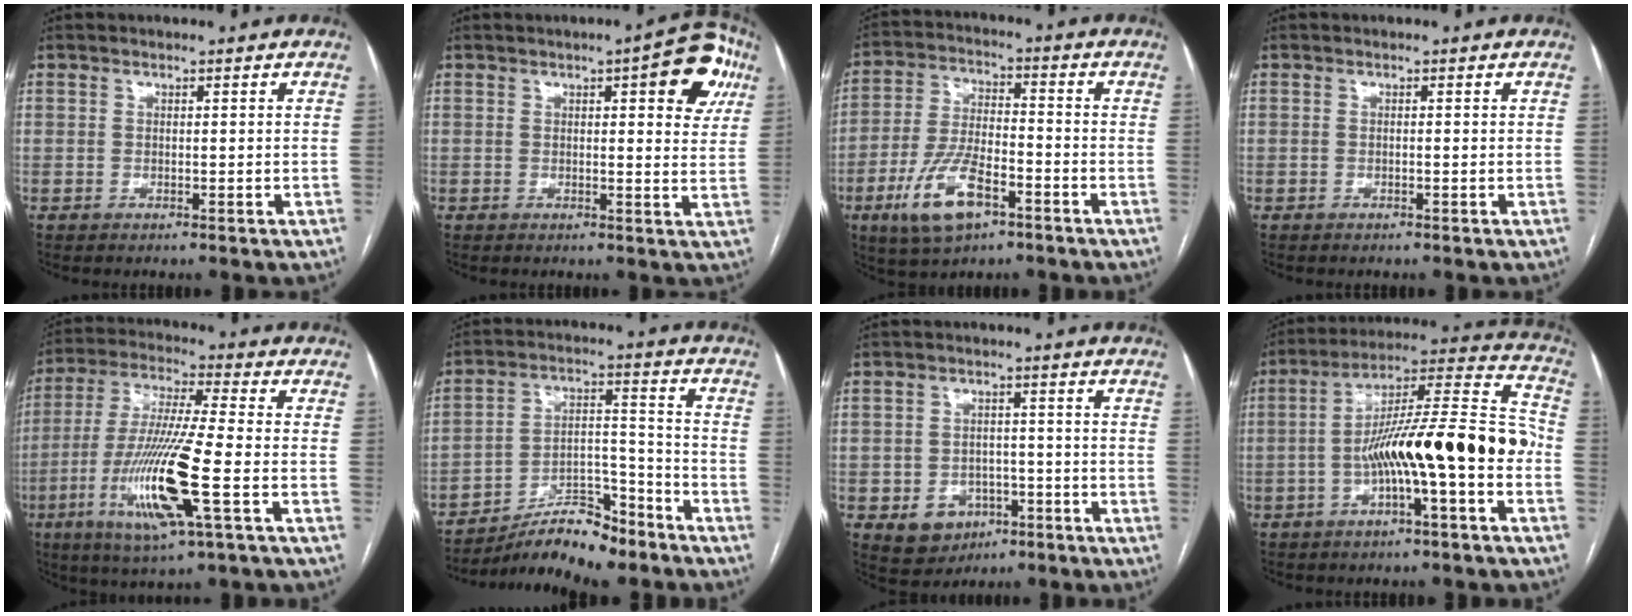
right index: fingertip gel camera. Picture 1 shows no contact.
{"total": 9.0, "force": [3.9, 2.2, 7.8], "torque": [-0.083, 0.008, 0.038]}
{"total": 11.5, "force": [-5.8, 4.3, 9.0], "torque": [-0.196, -0.002, -0.102]}
{"total": 0.0}
{"total": 15.9, "force": [-5.0, 0.4, 15.0], "torque": [-0.311, -0.021, -0.095]}
{"total": 11.8, "force": [-10.0, 2.8, 5.5], "torque": [-0.087, 0.025, -0.171]}
{"total": 6.6, "force": [-2.8, 5.4, 2.6], "torque": [-0.044, 0.006, -0.032]}
{"total": 16.5, "force": [-3.9, 1.7, 15.9], "torque": [-0.262, 0.035, -0.063]}